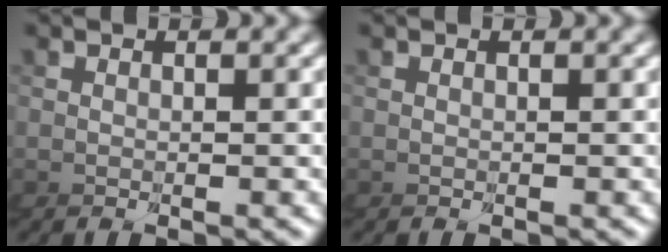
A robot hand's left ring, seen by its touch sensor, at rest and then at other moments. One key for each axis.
{"total": 0.0}